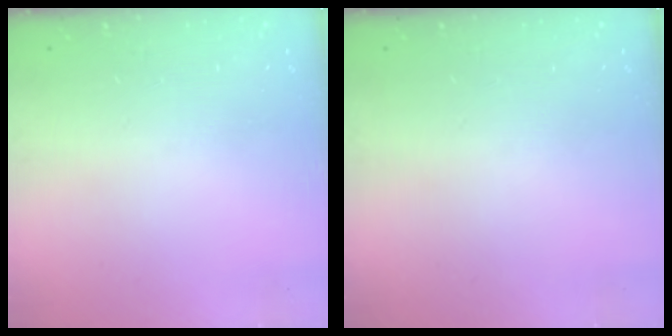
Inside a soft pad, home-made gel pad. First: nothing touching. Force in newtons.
{"total": 0.0}